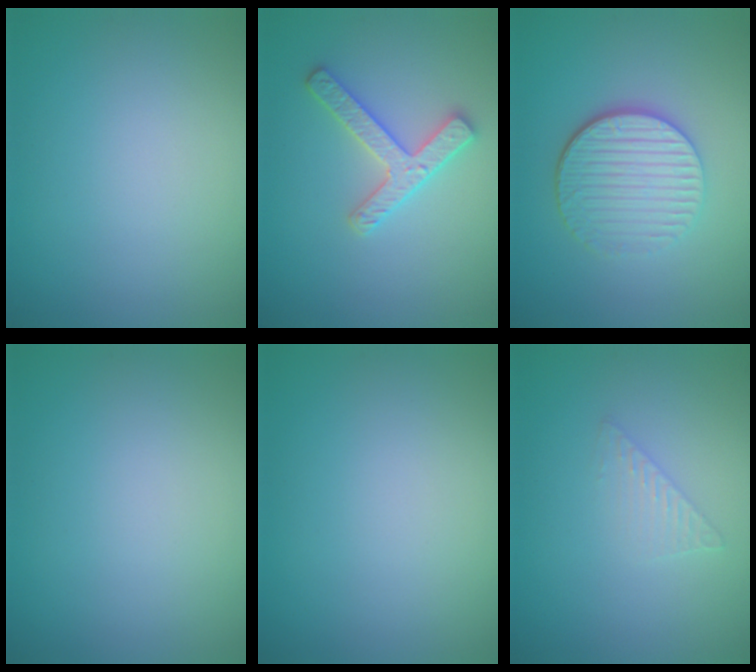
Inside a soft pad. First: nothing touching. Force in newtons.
{"total": 2.9, "press": 2.9, "slide": 0.5}
{"total": 4.7, "press": 3.7, "slide": 3.0}
{"total": 0.0}
{"total": 0.0}
{"total": 1.4, "press": 1.4, "slide": 0.1}